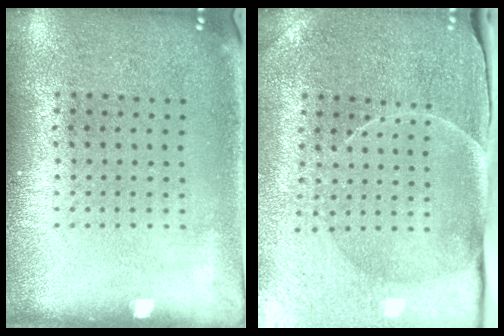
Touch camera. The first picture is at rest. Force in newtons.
{"total": 3.6, "press": 3.6, "slide": 0.6}